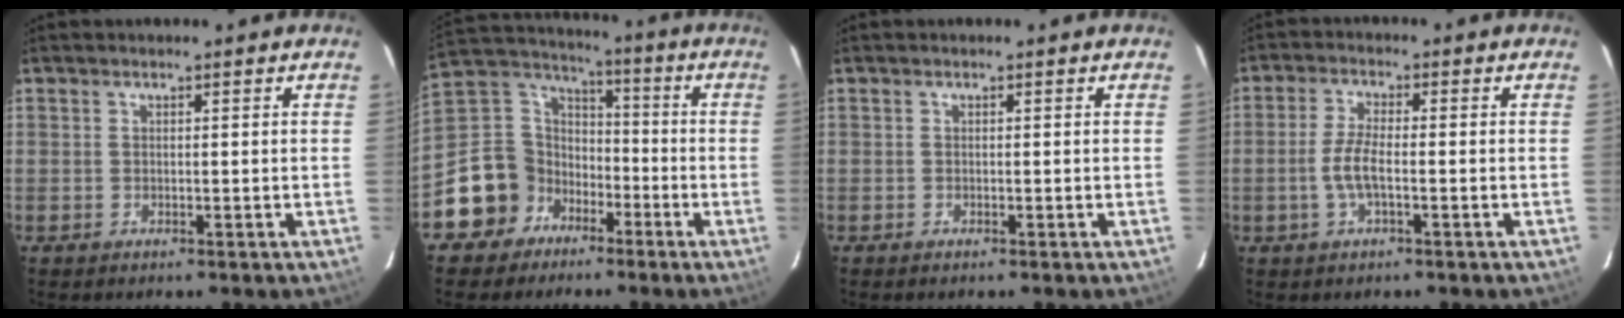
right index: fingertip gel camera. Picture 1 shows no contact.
{"total": 12.9, "force": [-6.7, 10.7, 2.6], "torque": [-0.079, 0.047, -0.115]}
{"total": 0.0}
{"total": 4.8, "force": [-1.4, 1.3, 4.4], "torque": [-0.094, 0.000, -0.027]}